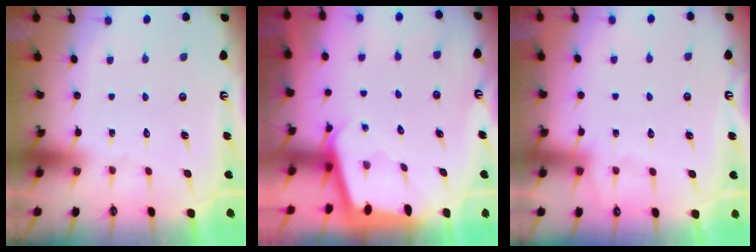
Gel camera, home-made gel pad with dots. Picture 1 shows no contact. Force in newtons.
{"total": 1.8, "press": 1.8, "slide": 0.1}
{"total": 5.1, "press": 5.1, "slide": 0.7}